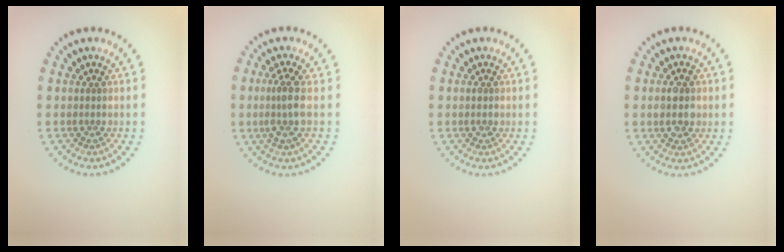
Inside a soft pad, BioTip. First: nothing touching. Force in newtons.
{"total": 2.5, "press": 1.9, "slide": 1.6}
{"total": 1.0, "press": 1.0, "slide": 0.1}
{"total": 2.3, "press": 2.3, "slide": 0.2}